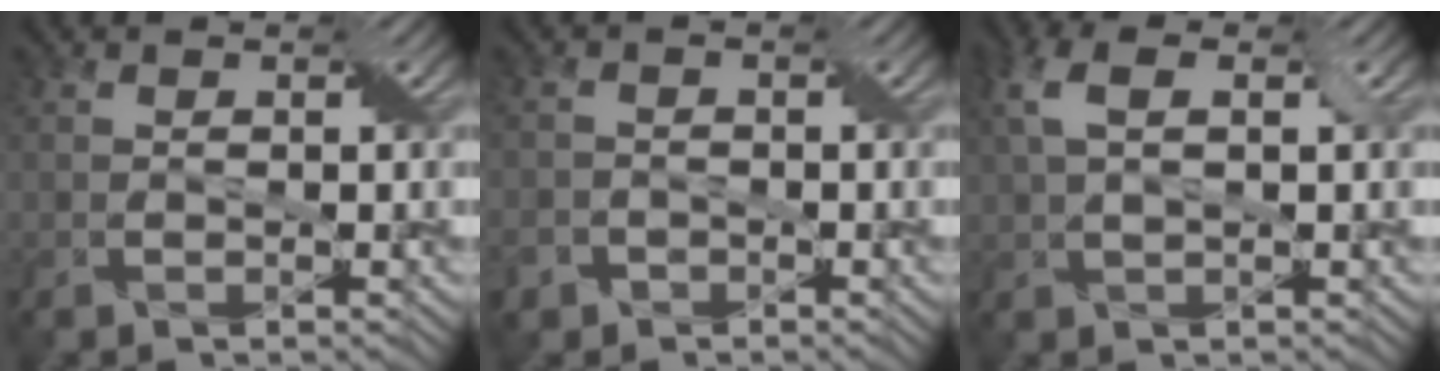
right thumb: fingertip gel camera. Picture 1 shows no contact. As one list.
[{"total": 3.3, "force": [-2.2, 2.3, 0.6], "torque": [-0.012, 0.001, -0.044]}, {"total": 5.0, "force": [1.5, 2.1, 4.3], "torque": [-0.105, 0.015, 0.028]}]